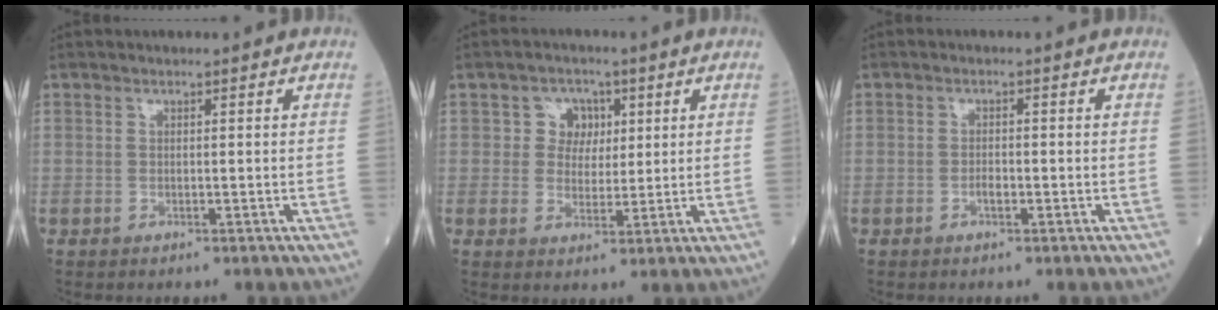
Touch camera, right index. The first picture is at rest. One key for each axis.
{"total": 4.3, "fx": 1.3, "fy": 3.9, "fz": 1.4, "tx": -0.016, "ty": 0.012, "tz": 0.020}
{"total": 1.3, "fx": -0.6, "fy": 0.5, "fz": 1.0, "tx": -0.019, "ty": 0.003, "tz": -0.010}